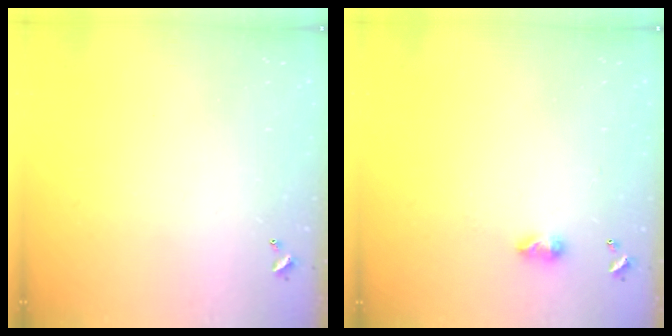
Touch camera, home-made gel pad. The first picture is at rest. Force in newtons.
{"total": 4.9, "press": 4.8, "slide": 0.7}